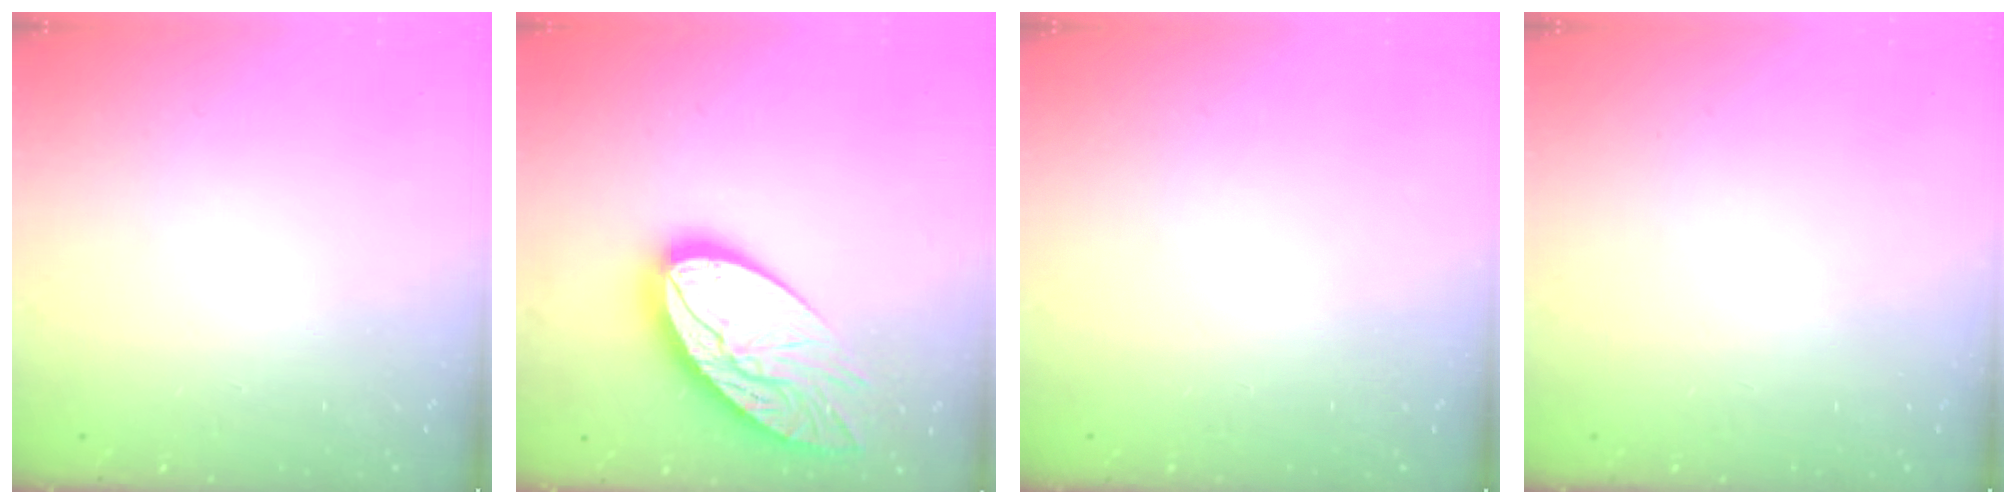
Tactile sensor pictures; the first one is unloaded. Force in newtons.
{"total": 22.0, "press": 21.9, "slide": 1.9}
{"total": 0.0}
{"total": 0.0}